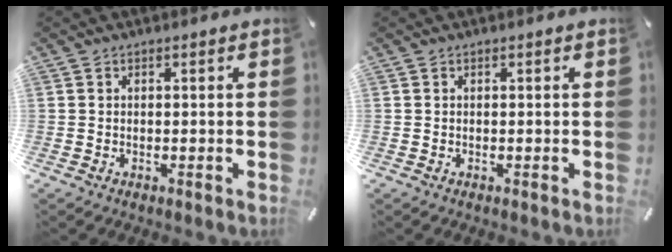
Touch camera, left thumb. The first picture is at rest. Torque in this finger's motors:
{"motor_torque": [0.00, 0.00, 0.00, 0.00, 0.00]}